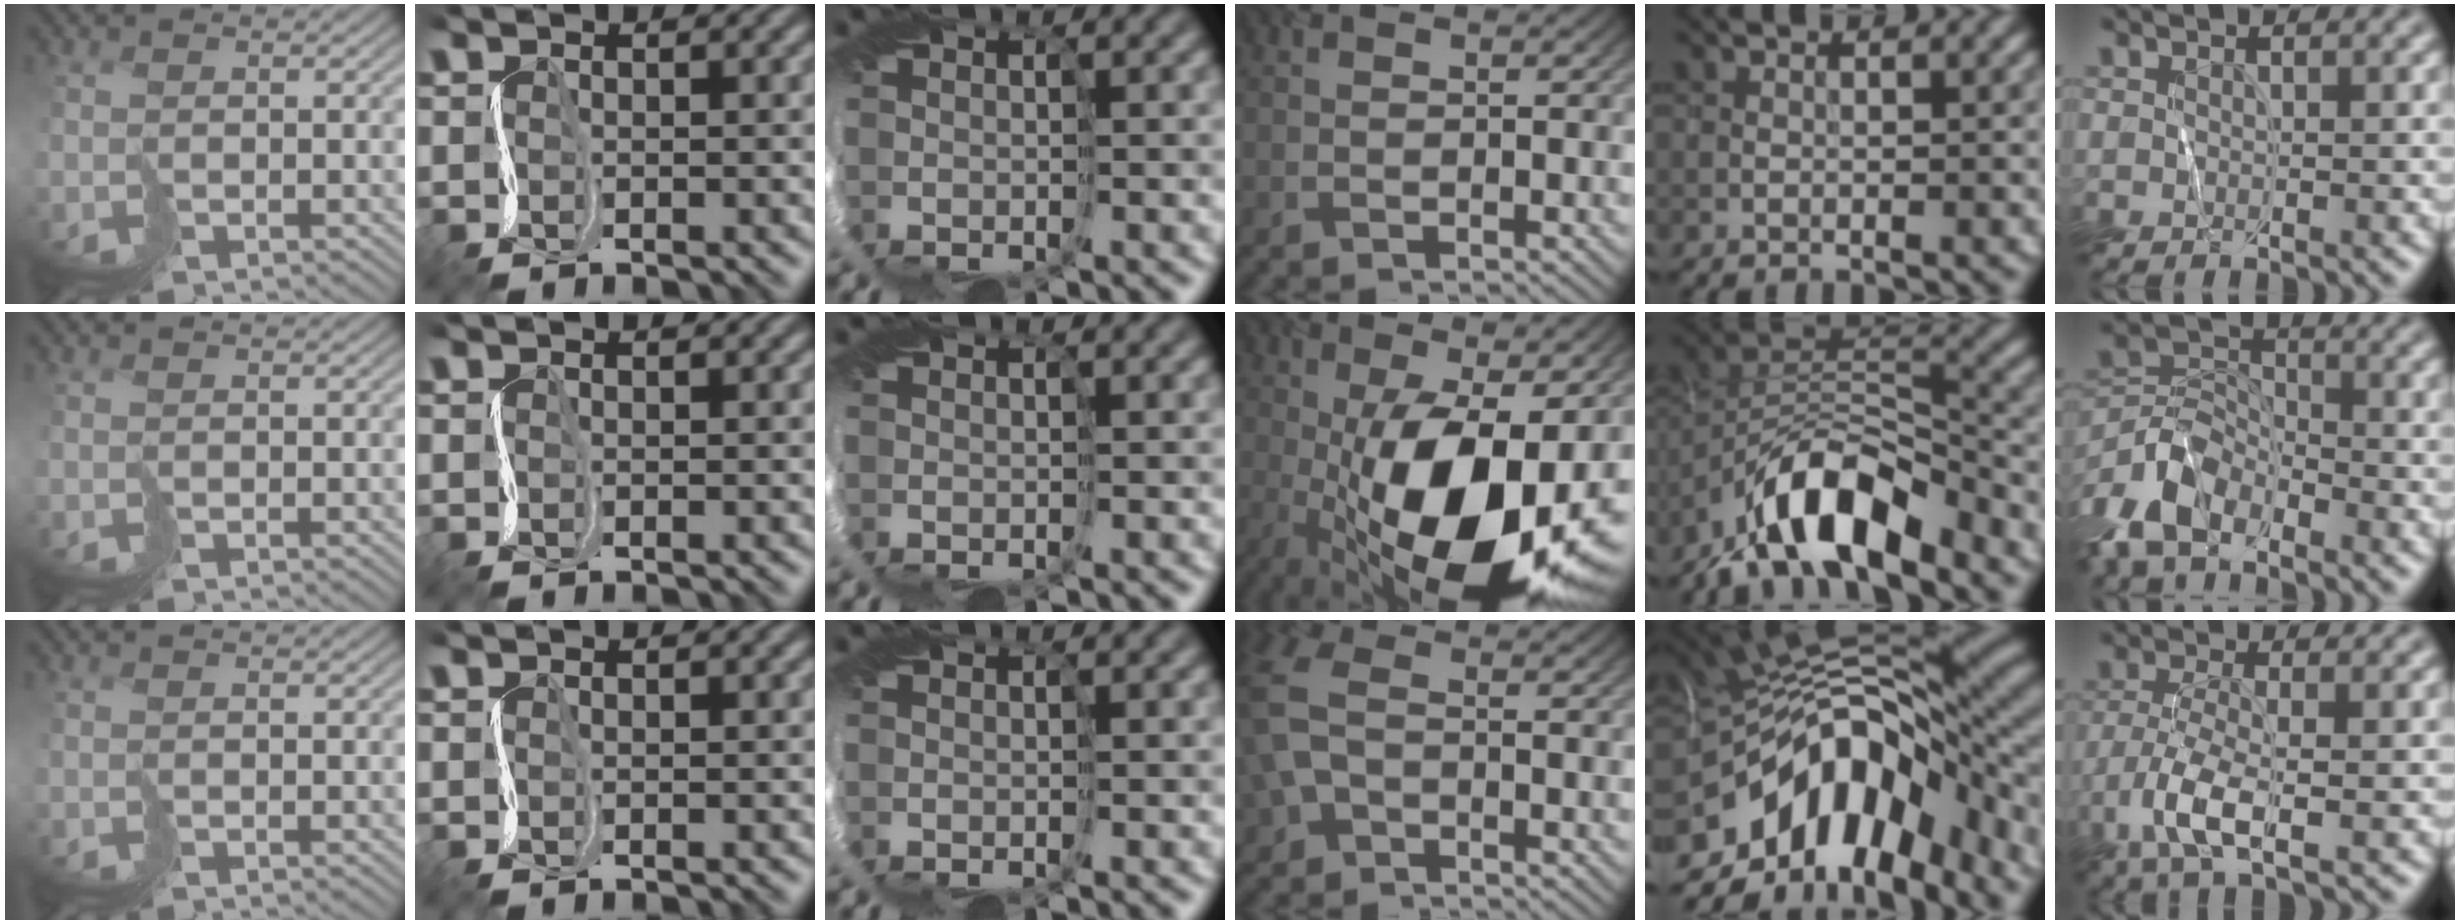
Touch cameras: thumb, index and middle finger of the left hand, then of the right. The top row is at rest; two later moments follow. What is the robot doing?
{"motion": "cut", "object": "wrapping paper"}